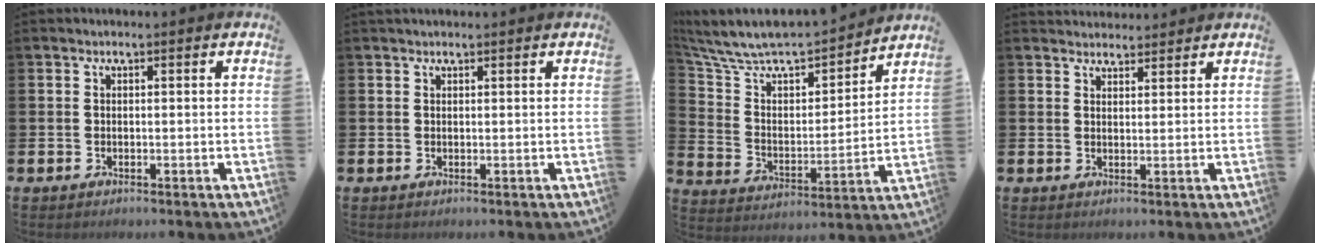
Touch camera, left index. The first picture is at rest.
{"total": 0.7, "force": [0.7, 0.1, 0.1], "torque": [0.008, -0.003, 0.011]}
{"total": 9.0, "force": [8.2, 2.6, 2.7], "torque": [-0.100, -0.062, 0.137]}
{"total": 2.7, "force": [2.6, 0.8, -0.2], "torque": [0.009, -0.013, 0.046]}